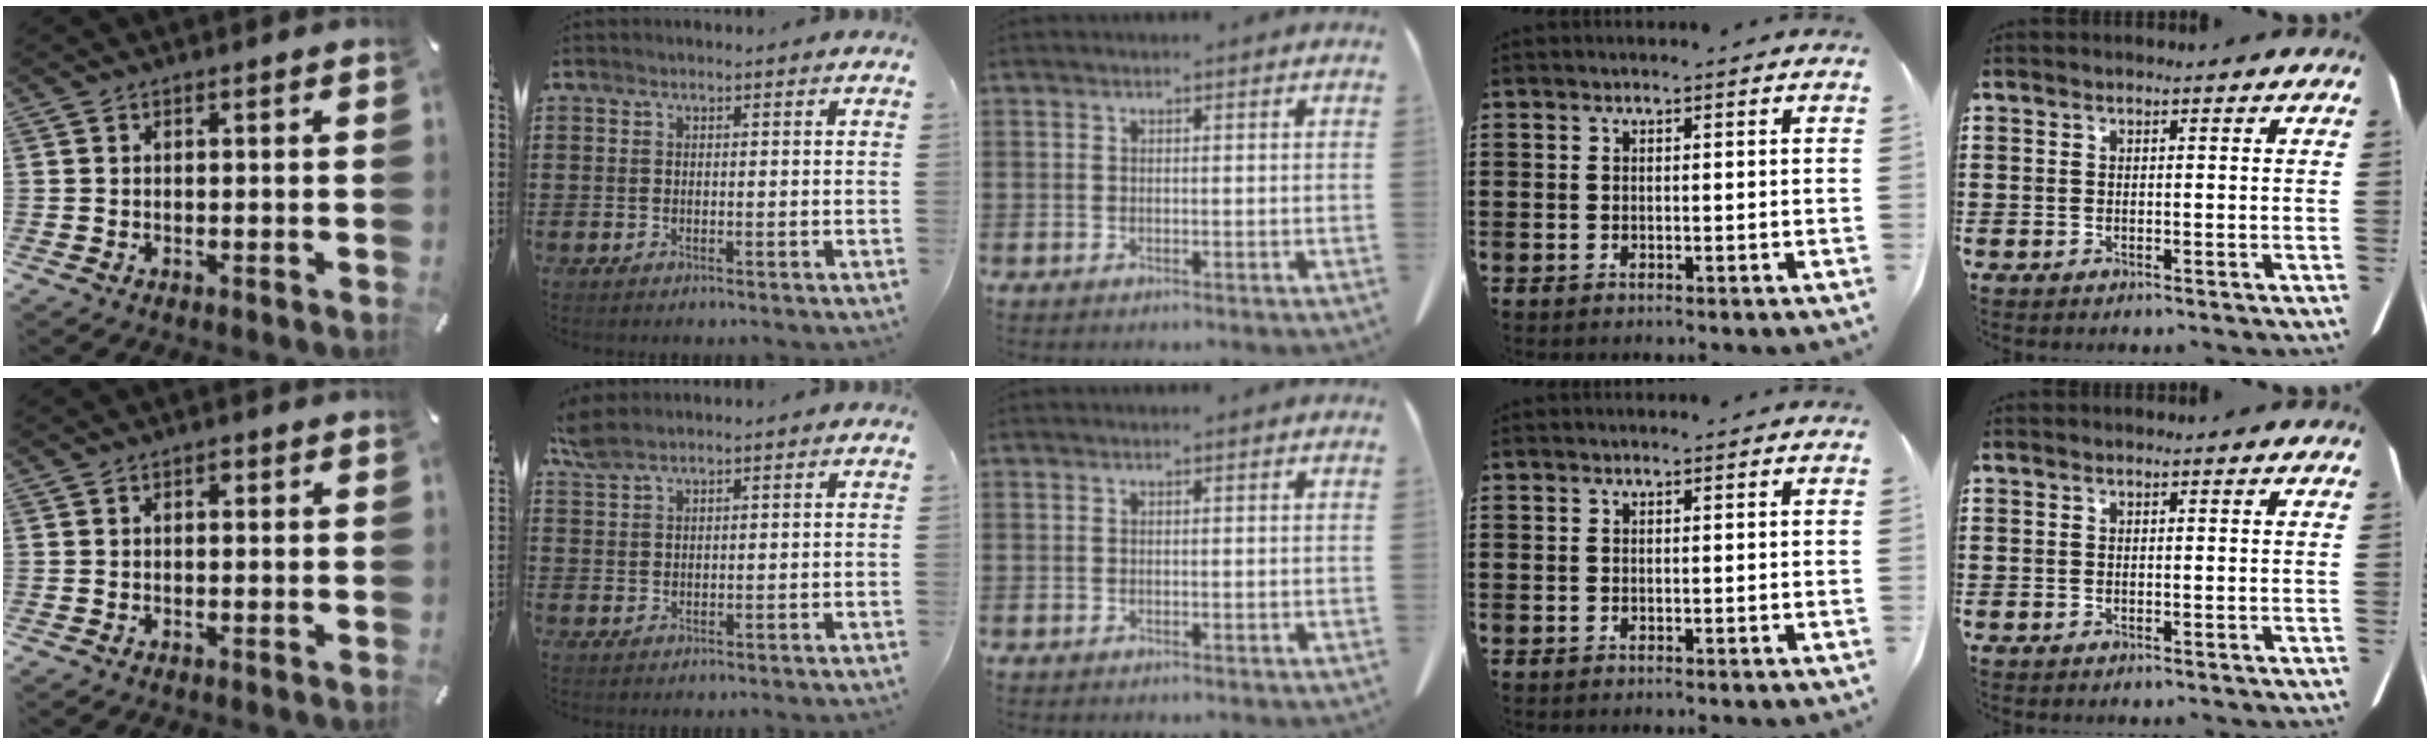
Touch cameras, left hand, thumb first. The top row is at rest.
{"thumb": {"total": 0.9, "force": [0.2, 0.8, 0.5], "torque": [-0.011, 0.006, 0.002]}, "index": {"total": 2.7, "force": [2.2, 0.8, 1.4], "torque": [-0.034, 0.003, 0.041]}}